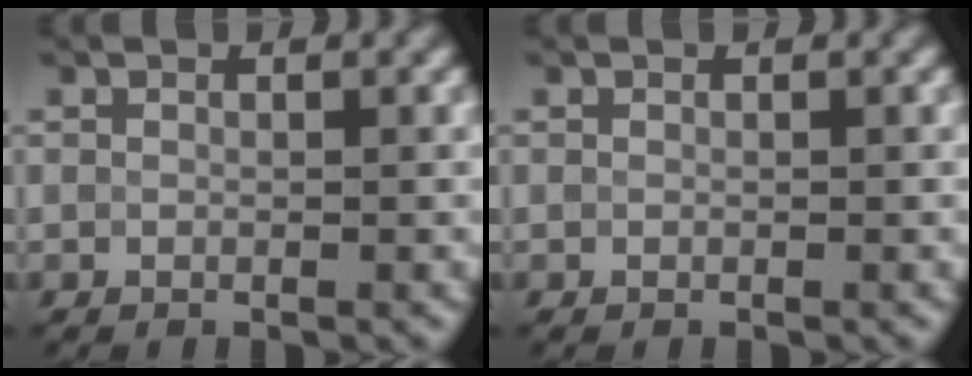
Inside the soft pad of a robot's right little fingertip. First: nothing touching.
{"total": 0.0}